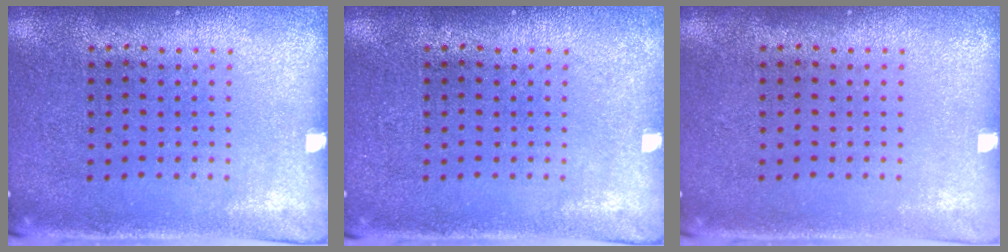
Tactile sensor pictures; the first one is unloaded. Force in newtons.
{"total": 0.6, "press": 0.6, "slide": 0.2}
{"total": 0.0}